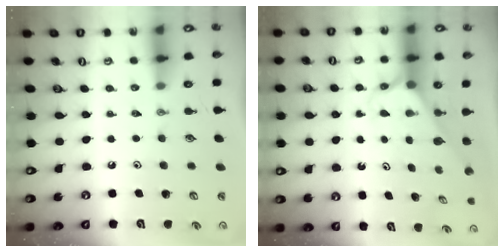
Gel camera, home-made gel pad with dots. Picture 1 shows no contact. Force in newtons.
{"total": 2.5, "press": 2.5, "slide": 0.1}